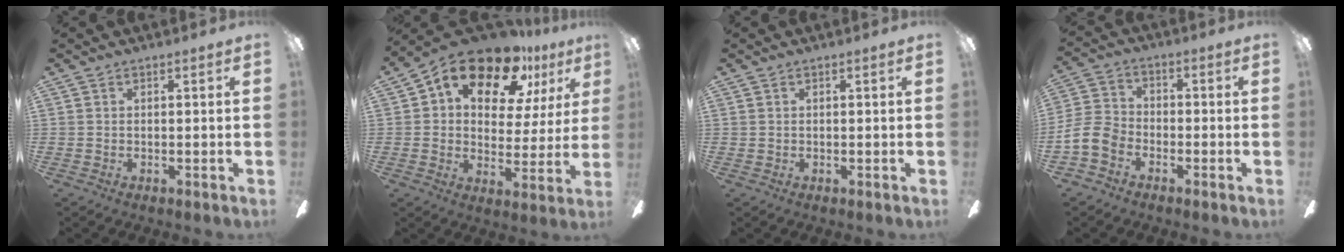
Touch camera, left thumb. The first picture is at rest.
{"total": 17.3, "force": [11.2, 9.3, 9.3], "torque": [-0.158, -0.061, 0.195]}
{"total": 0.0}
{"total": 8.2, "force": [-4.4, 5.6, 4.0], "torque": [-0.098, 0.026, -0.086]}